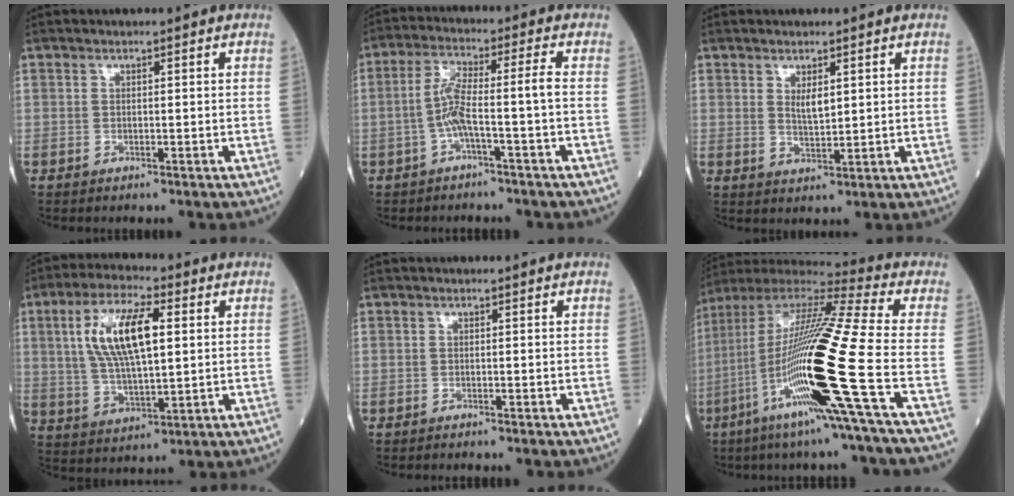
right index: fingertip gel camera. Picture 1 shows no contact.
{"total": 6.1, "force": [-2.0, -0.4, 5.7], "torque": [-0.118, 0.024, -0.036]}
{"total": 2.7, "force": [1.1, 0.8, 2.3], "torque": [-0.046, -0.006, 0.026]}
{"total": 12.1, "force": [2.9, 3.5, 11.2], "torque": [-0.231, 0.010, 0.056]}
{"total": 1.2, "force": [-1.0, -0.2, 0.5], "torque": [-0.006, 0.002, -0.011]}
{"total": 24.7, "force": [-7.3, -0.8, 23.6], "torque": [-0.457, -0.036, -0.153]}